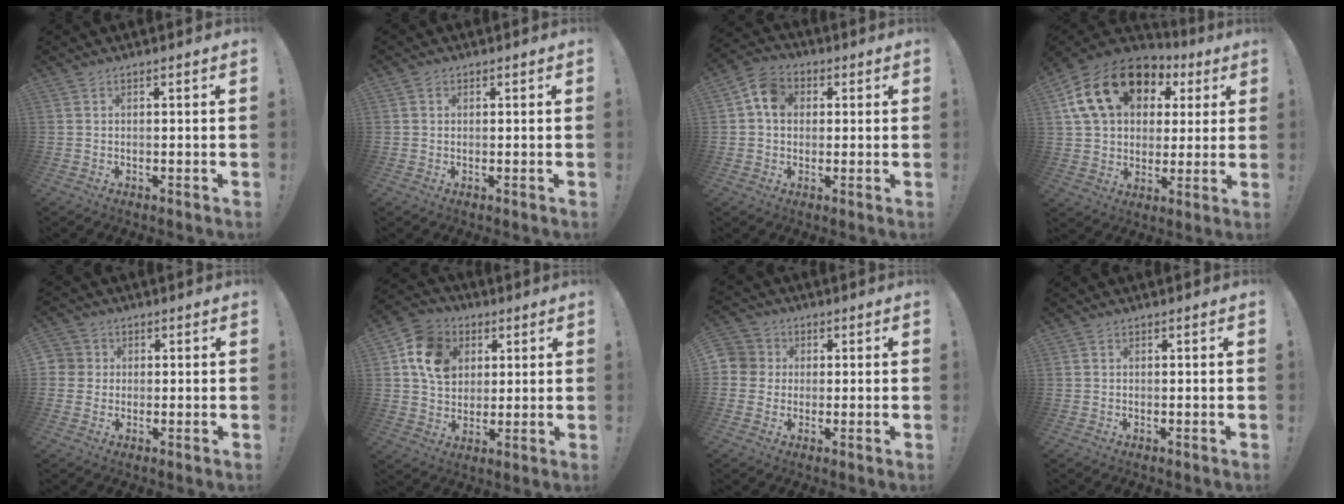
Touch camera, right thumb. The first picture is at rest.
{"total": 1.1, "force": [0.4, 1.0, 0.2], "torque": [0.001, 0.000, 0.006]}
{"total": 8.5, "force": [2.1, 7.0, 4.4], "torque": [-0.063, 0.007, 0.042]}
{"total": 20.7, "force": [8.7, 14.3, 12.0], "torque": [-0.199, -0.018, 0.171]}
{"total": 3.7, "force": [0.1, 3.6, 1.0], "torque": [-0.016, 0.007, 0.003]}
{"total": 13.7, "force": [4.6, 11.1, 6.4], "torque": [-0.088, -0.010, 0.094]}
{"total": 5.6, "force": [0.1, 5.4, 1.3], "torque": [-0.035, 0.010, 0.004]}
{"total": 0.0}